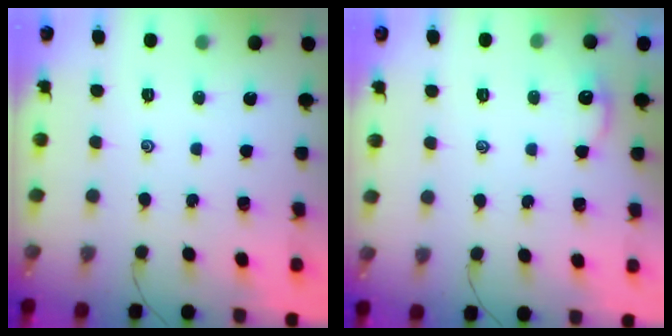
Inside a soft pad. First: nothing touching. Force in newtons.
{"total": 2.1, "press": 2.0, "slide": 0.3}